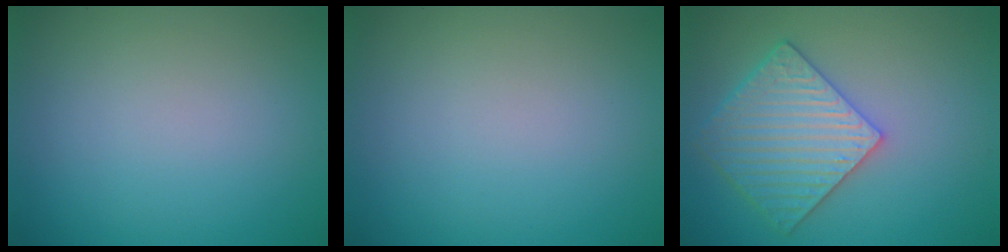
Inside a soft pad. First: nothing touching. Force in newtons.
{"total": 0.0}
{"total": 5.4, "press": 4.9, "slide": 2.4}